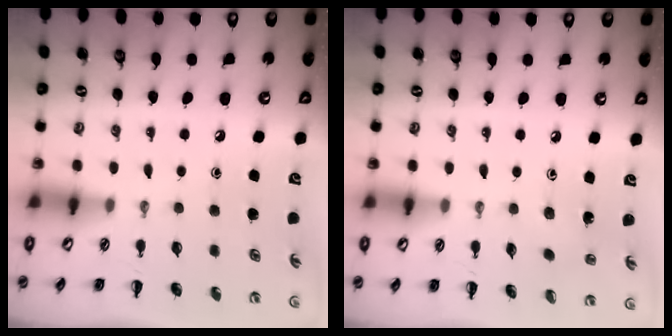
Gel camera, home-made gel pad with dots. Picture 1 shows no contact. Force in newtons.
{"total": 1.8, "press": 1.7, "slide": 0.7}